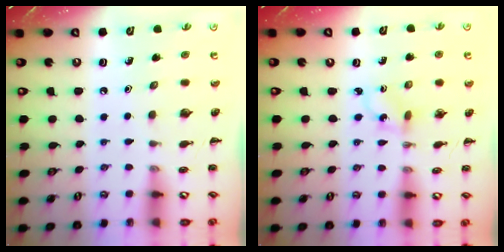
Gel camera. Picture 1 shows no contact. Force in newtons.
{"total": 1.4, "press": 1.2, "slide": 0.6}